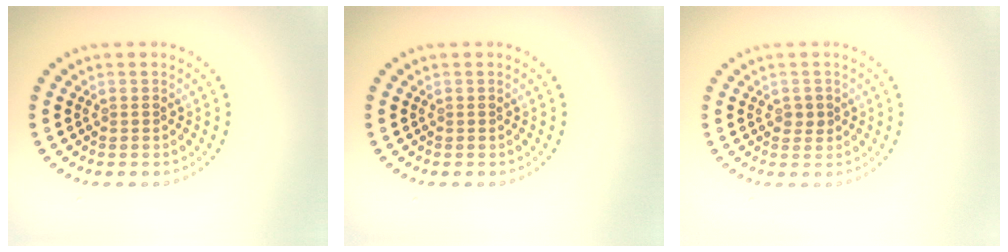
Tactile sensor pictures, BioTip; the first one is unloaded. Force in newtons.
{"total": 0.0}
{"total": 1.1, "press": 1.1, "slide": 0.2}